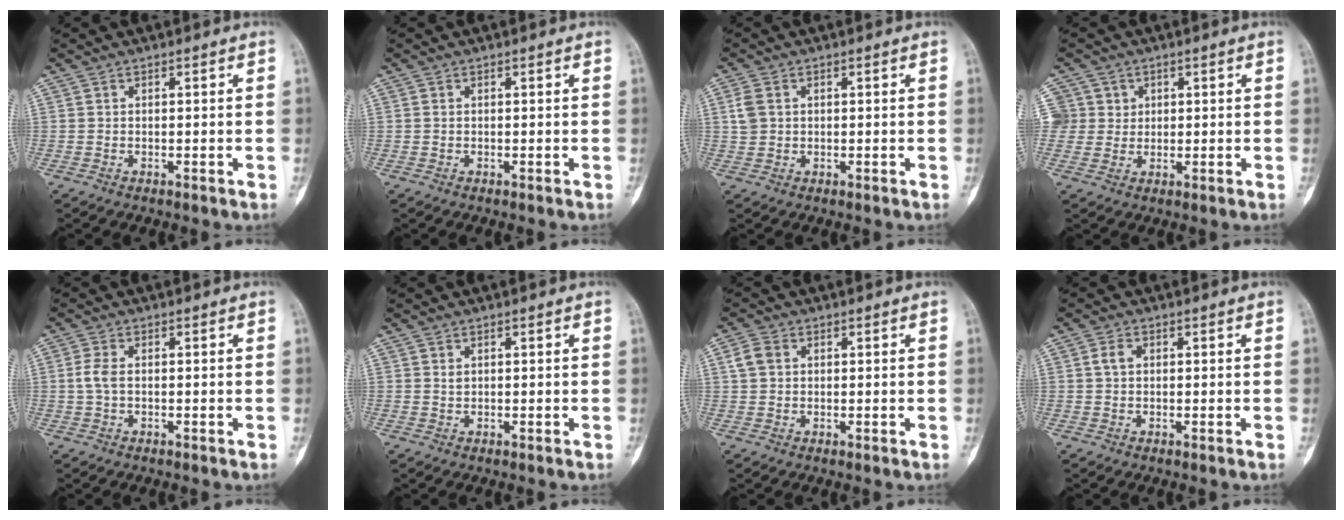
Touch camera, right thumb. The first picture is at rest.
{"total": 0.0}
{"total": 3.2, "force": [0.8, 2.5, 1.9], "torque": [-0.039, 0.004, 0.016]}
{"total": 4.8, "force": [1.6, 4.5, -0.2], "torque": [0.039, -0.002, 0.027]}
{"total": 2.8, "force": [0.0, 1.5, 2.3], "torque": [-0.059, 0.005, -0.005]}
{"total": 0.7, "force": [0.3, 0.5, 0.4], "torque": [-0.005, 0.001, 0.006]}
{"total": 3.2, "force": [0.8, 2.5, 1.9], "torque": [-0.039, 0.007, 0.015]}
{"total": 2.1, "force": [0.4, 1.4, 1.5], "torque": [-0.031, 0.008, 0.008]}